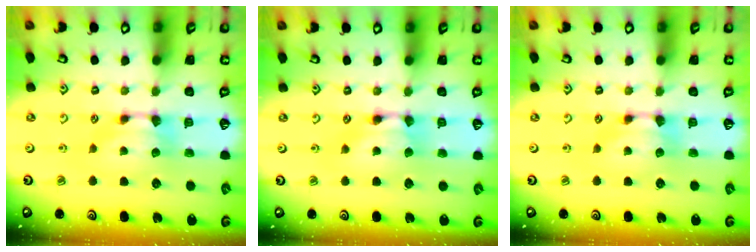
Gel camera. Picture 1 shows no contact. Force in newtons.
{"total": 1.5, "press": 1.5, "slide": 0.1}
{"total": 0.0}